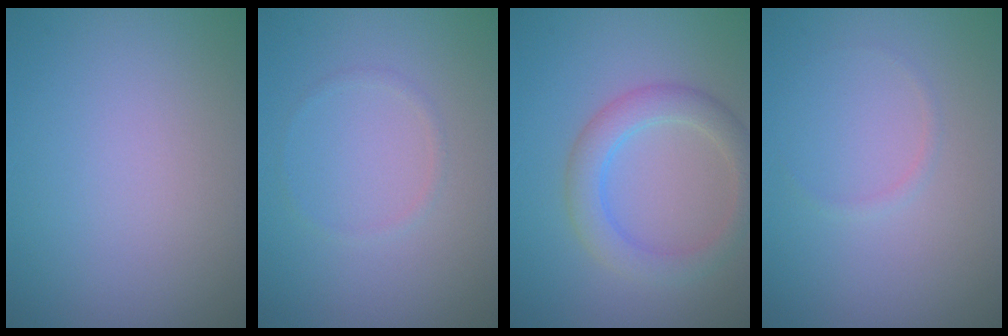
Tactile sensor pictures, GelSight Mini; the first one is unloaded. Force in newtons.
{"total": 0.6, "press": 0.6, "slide": 0.1}
{"total": 3.6, "press": 3.6, "slide": 0.1}
{"total": 0.5, "press": 0.5, "slide": 0.1}